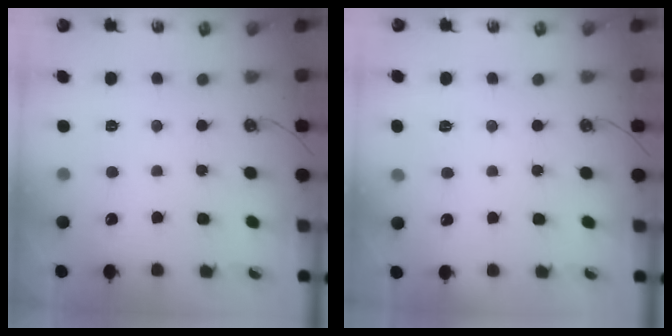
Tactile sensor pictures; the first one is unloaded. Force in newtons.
{"total": 6.1, "press": 6.1, "slide": 0.7}